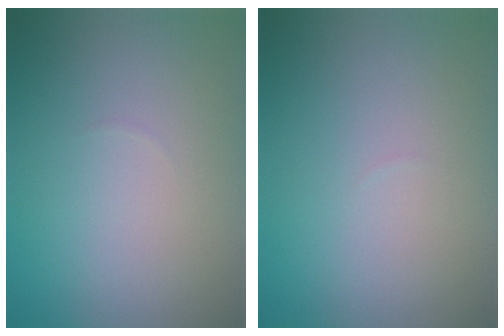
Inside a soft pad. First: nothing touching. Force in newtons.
{"total": 0.0}